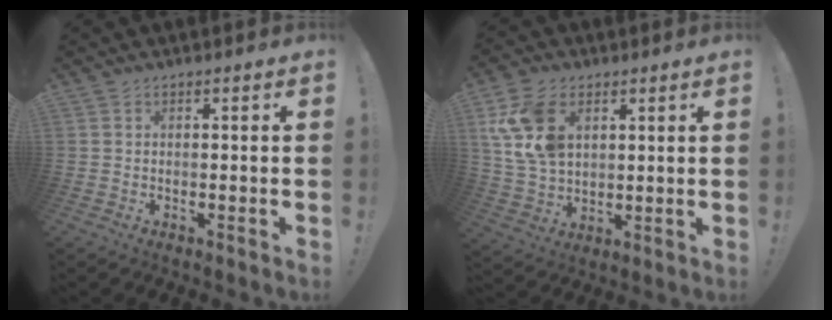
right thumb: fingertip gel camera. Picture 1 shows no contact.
{"total": 14.0, "force": [5.2, 9.6, 8.8], "torque": [-0.165, -0.011, 0.104]}